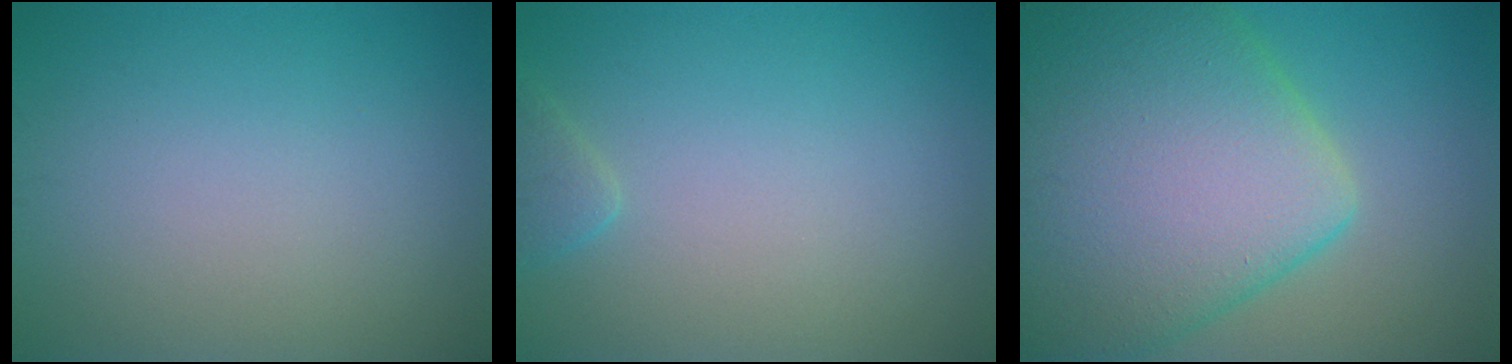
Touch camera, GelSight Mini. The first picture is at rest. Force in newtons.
{"total": 1.3, "press": 1.3, "slide": 0.1}
{"total": 13.9, "press": 13.8, "slide": 0.6}